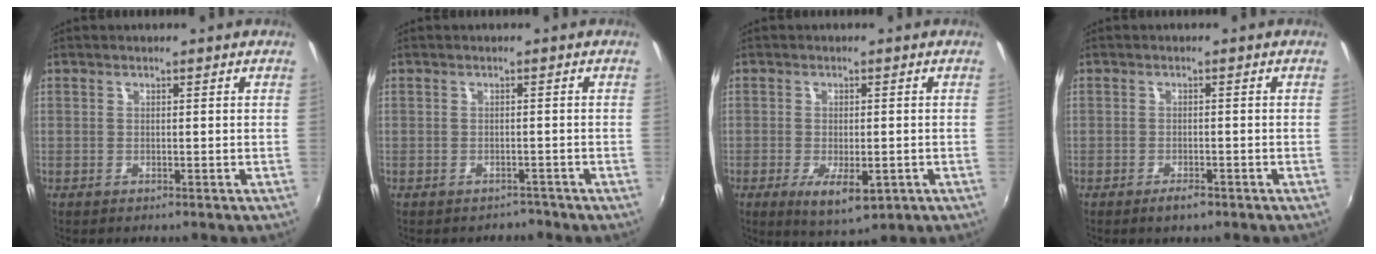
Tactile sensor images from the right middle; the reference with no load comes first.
{"total": 2.0, "force": [-1.7, 1.0, -0.2], "torque": [0.005, 0.001, -0.022]}
{"total": 6.9, "force": [-2.6, 2.7, 5.8], "torque": [-0.109, -0.021, -0.037]}
{"total": 2.2, "force": [-1.6, 0.7, 1.3], "torque": [-0.029, -0.003, -0.028]}